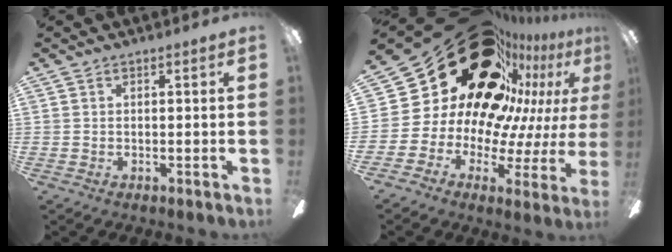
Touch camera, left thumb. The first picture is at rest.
{"total": 29.9, "force": [19.1, 16.4, 16.2], "torque": [-0.244, -0.168, 0.386]}